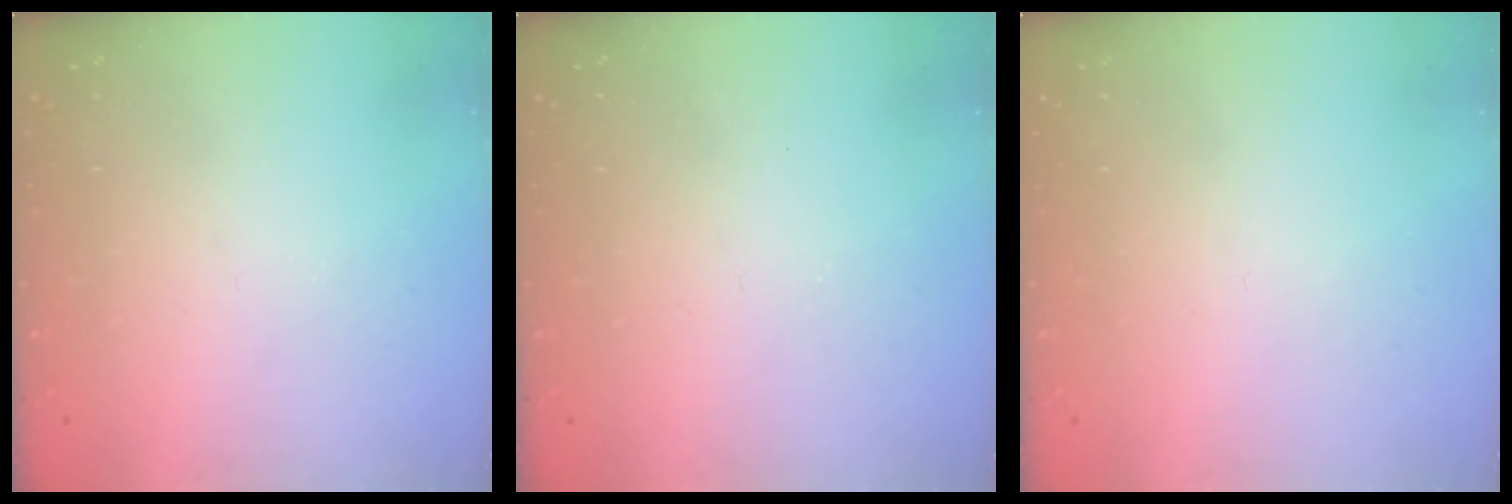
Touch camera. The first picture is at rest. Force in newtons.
{"total": 1.8, "press": 1.8, "slide": 0.4}
{"total": 1.5, "press": 1.5, "slide": 0.1}